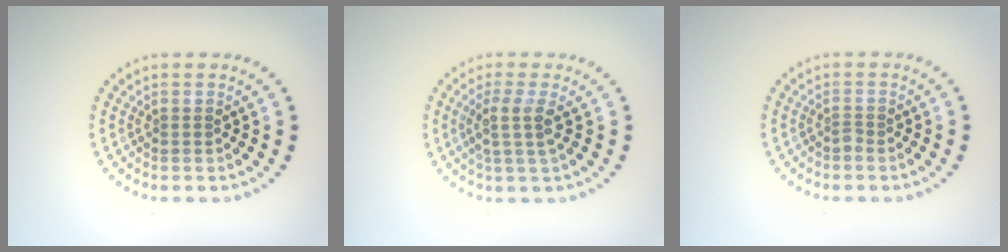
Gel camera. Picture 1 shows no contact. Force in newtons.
{"total": 2.5, "press": 2.0, "slide": 1.5}
{"total": 0.8, "press": 0.5, "slide": 0.6}